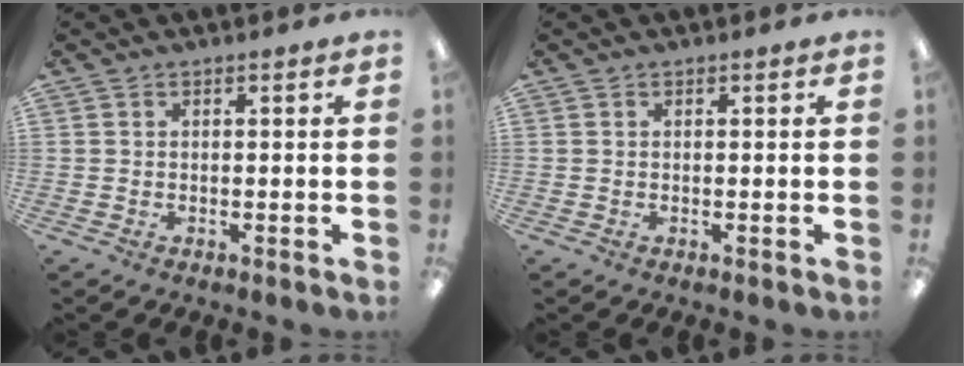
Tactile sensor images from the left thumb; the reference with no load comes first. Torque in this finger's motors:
{"motor_torque": [-0.01, -0.02, 0.12, -0.09, 0.00]}